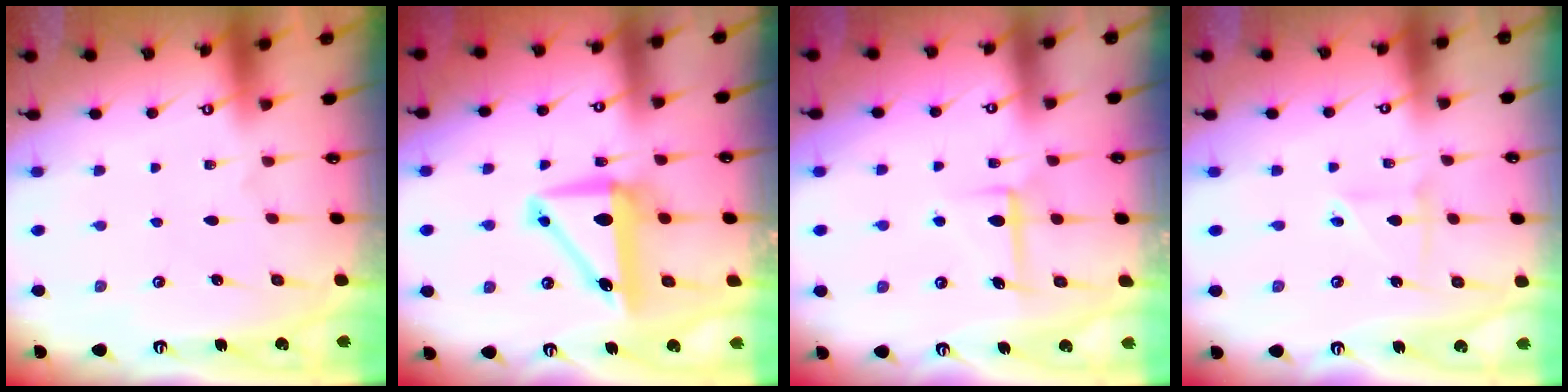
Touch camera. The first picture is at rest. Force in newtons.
{"total": 8.9, "press": 8.7, "slide": 2.0}
{"total": 5.9, "press": 5.8, "slide": 0.4}
{"total": 2.8, "press": 2.7, "slide": 0.6}